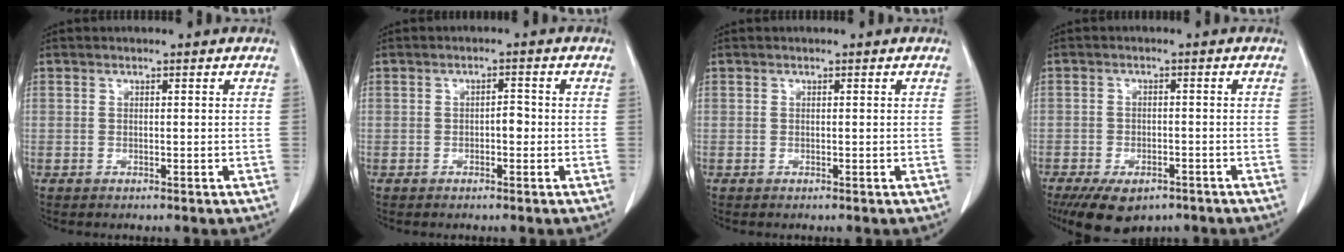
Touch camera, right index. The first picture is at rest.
{"total": 1.8, "force": [-0.4, 0.8, 1.5], "torque": [-0.019, 0.004, -0.007]}
{"total": 0.0}
{"total": 8.5, "force": [-5.9, 4.0, 4.7], "torque": [-0.078, -0.007, -0.088]}